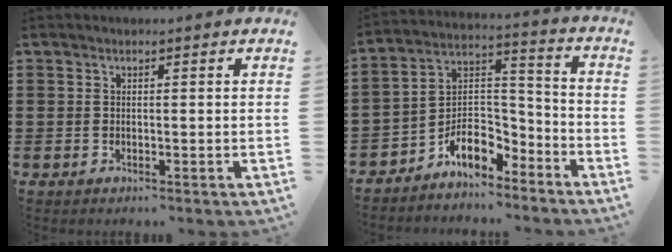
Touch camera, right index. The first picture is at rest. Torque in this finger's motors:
{"motor_torque": [0.10, 0.32, 0.19, 0.06]}